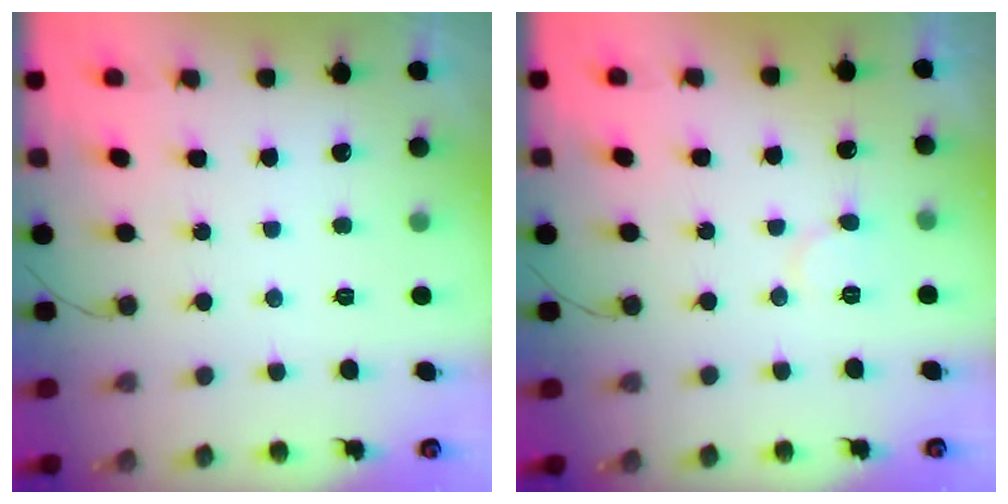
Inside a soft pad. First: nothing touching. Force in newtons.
{"total": 5.3, "press": 5.3, "slide": 0.2}